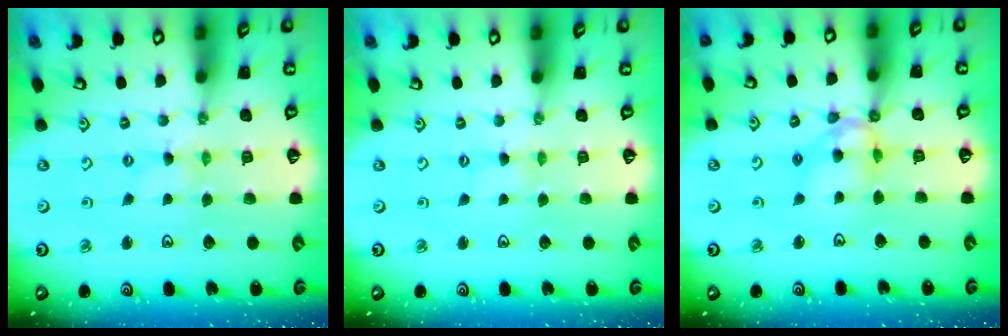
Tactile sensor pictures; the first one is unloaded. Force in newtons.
{"total": 0.5, "press": 0.5, "slide": 0.1}
{"total": 9.8, "press": 9.7, "slide": 1.2}